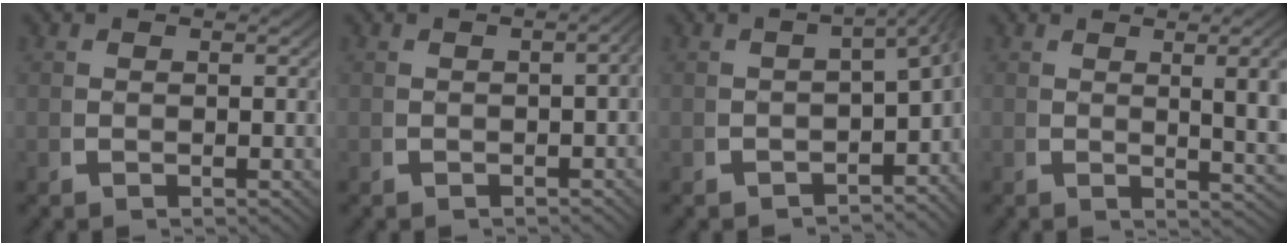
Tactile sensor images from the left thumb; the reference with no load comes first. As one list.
[{"total": 2.5, "force": [-0.7, 1.1, 2.1], "torque": [-0.023, 0.008, -0.009]}, {"total": 6.3, "force": [-1.3, 4.0, 4.7], "torque": [-0.043, 0.015, -0.028]}, {"total": 5.6, "force": [0.8, 2.2, 5.1], "torque": [-0.063, -0.005, 0.015]}]